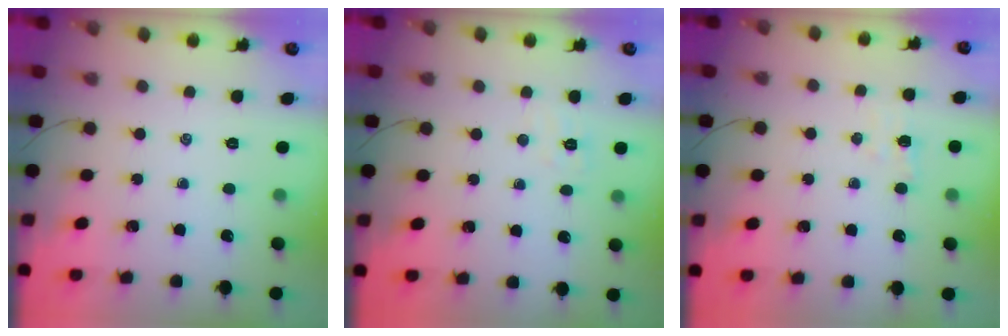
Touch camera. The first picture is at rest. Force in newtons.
{"total": 5.3, "press": 5.1, "slide": 1.3}
{"total": 3.6, "press": 3.4, "slide": 1.1}